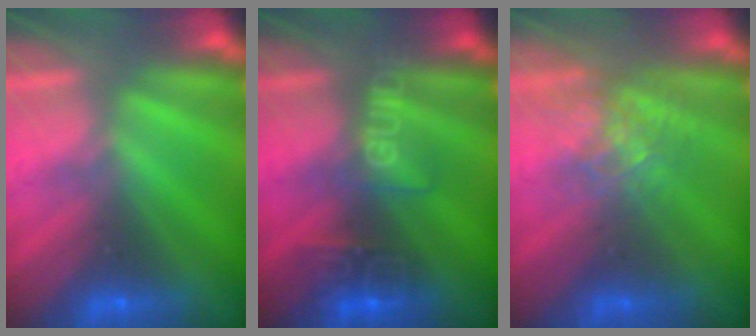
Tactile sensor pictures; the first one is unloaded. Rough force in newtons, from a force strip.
{"total": 2.7}
{"total": 2.7}